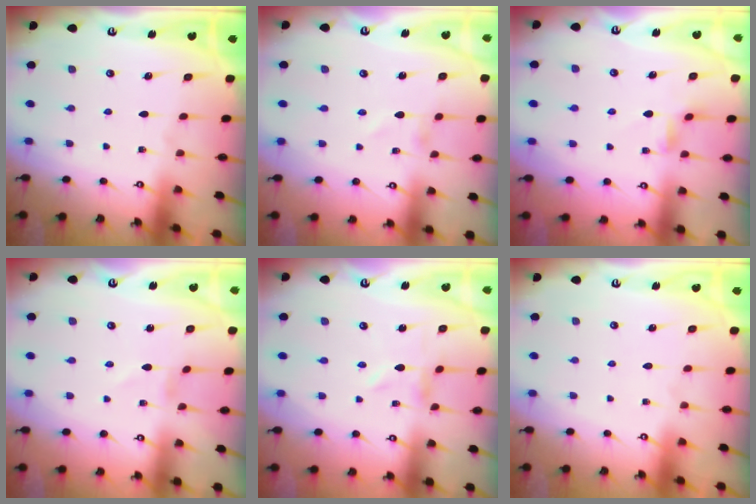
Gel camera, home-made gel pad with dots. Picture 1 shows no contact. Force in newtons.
{"total": 0.5, "press": 0.5, "slide": 0.1}
{"total": 3.7, "press": 3.7, "slide": 0.6}
{"total": 0.0}
{"total": 0.0}
{"total": 1.6, "press": 1.6, "slide": 0.1}